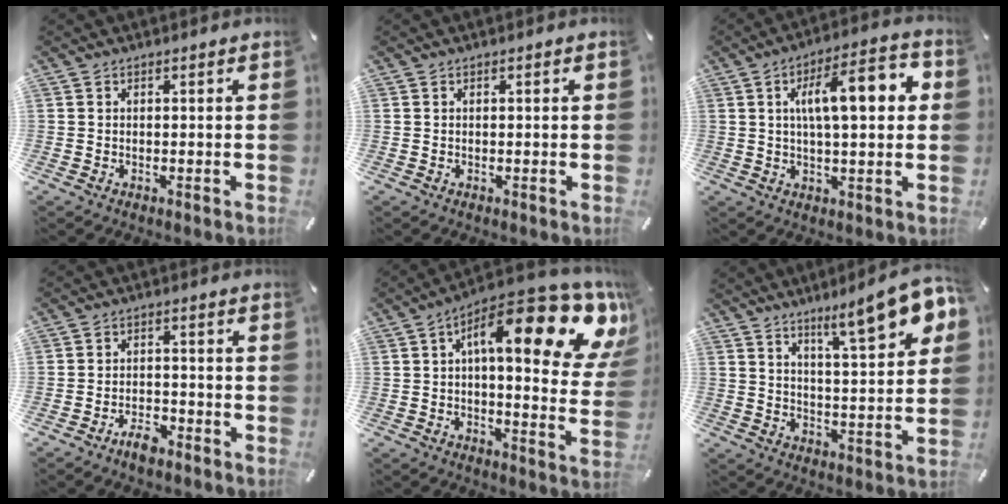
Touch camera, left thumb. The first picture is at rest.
{"total": 0.0}
{"total": 13.3, "force": [3.2, 4.7, 12.0], "torque": [-0.195, 0.007, 0.046]}
{"total": 4.6, "force": [-3.7, 1.7, 2.0], "torque": [-0.039, 0.018, -0.070]}
{"total": 21.8, "force": [10.2, 7.2, 17.8], "torque": [-0.250, -0.072, 0.155]}
{"total": 13.3, "force": [9.5, 2.9, 8.9], "torque": [-0.124, -0.063, 0.152]}